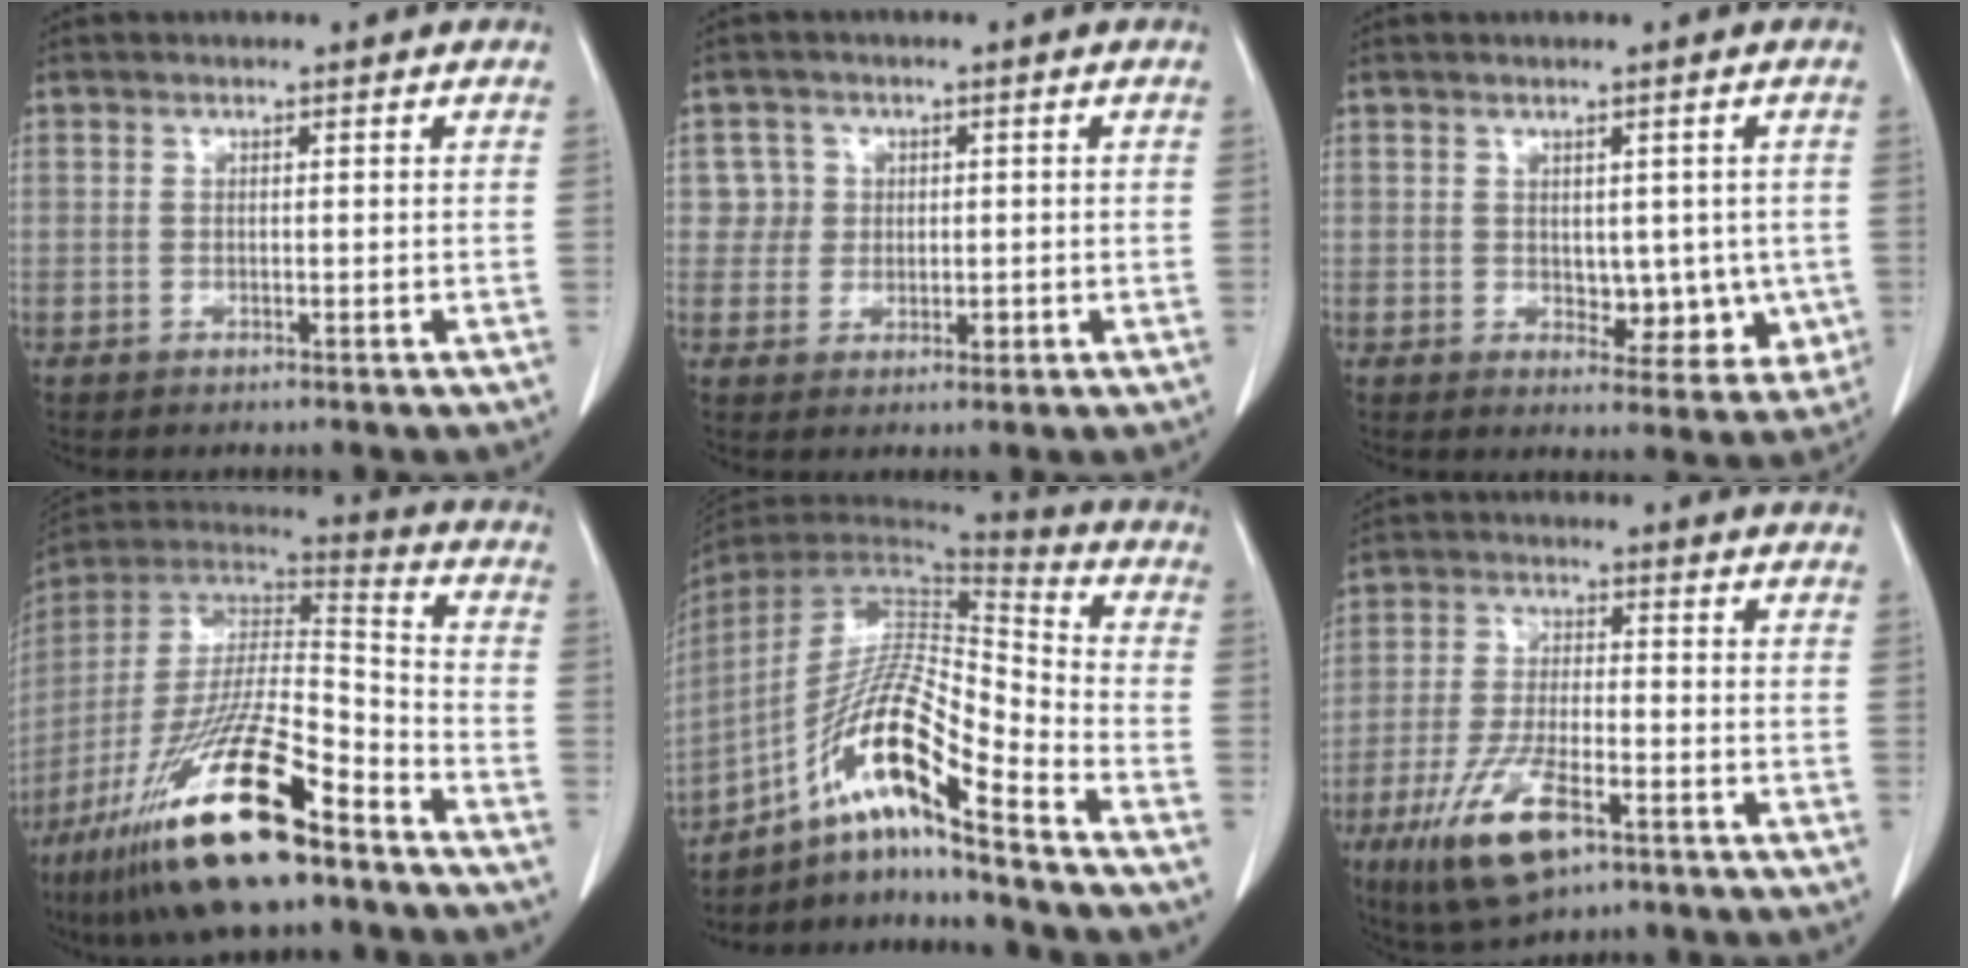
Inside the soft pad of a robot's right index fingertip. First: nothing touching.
{"total": 3.7, "force": [0.8, 3.6, -0.1], "torque": [0.019, 0.005, 0.013]}
{"total": 6.2, "force": [-0.3, 3.9, 4.8], "torque": [-0.041, 0.000, 0.008]}
{"total": 23.3, "force": [-14.6, 3.8, 17.7], "torque": [-0.335, -0.031, -0.263]}
{"total": 15.8, "force": [-10.2, 0.2, 12.0], "torque": [-0.225, 0.004, -0.183]}
{"total": 11.5, "force": [-6.1, 3.9, 8.9], "torque": [-0.183, -0.013, -0.104]}